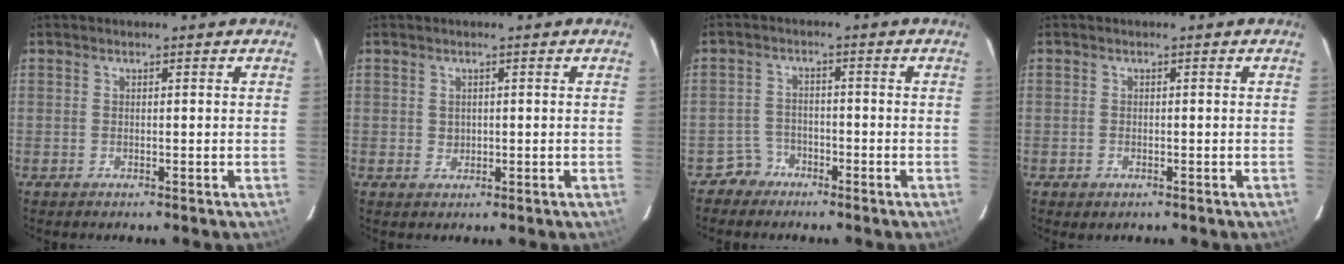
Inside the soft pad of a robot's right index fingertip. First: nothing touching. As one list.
[{"total": 1.1, "force": [0.2, 1.0, 0.4], "torque": [-0.006, 0.002, 0.009]}, {"total": 3.2, "force": [-2.3, 2.2, -0.7], "torque": [0.014, 0.012, -0.043]}, {"total": 0.9, "force": [-0.5, 0.5, 0.5], "torque": [-0.011, 0.000, -0.001]}]